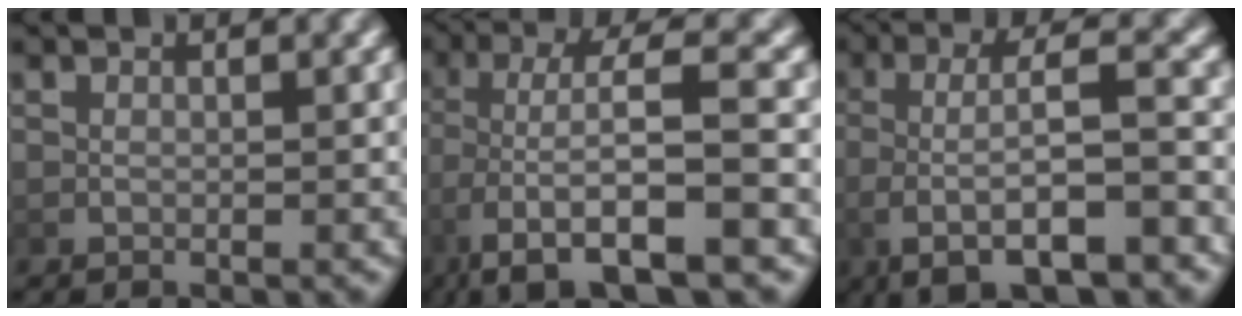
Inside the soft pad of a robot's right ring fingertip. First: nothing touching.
{"total": 8.6, "force": [-4.1, 3.9, 6.5], "torque": [-0.138, -0.027, -0.047]}
{"total": 6.3, "force": [-1.5, 2.2, 5.7], "torque": [-0.115, -0.005, -0.017]}